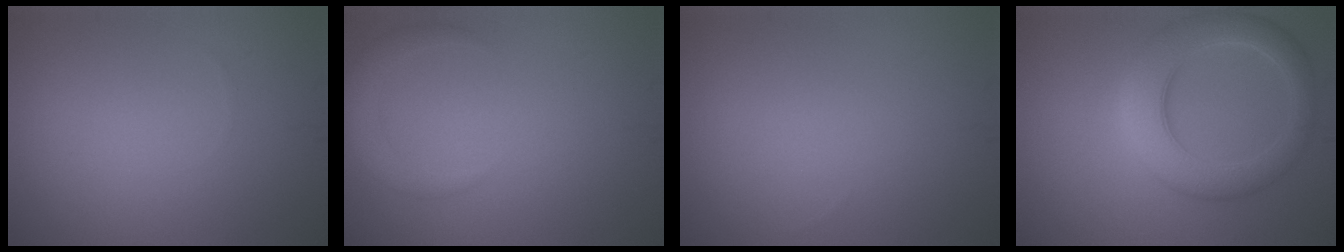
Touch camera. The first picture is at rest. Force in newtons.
{"total": 2.3, "press": 2.3, "slide": 0.2}
{"total": 0.0}
{"total": 6.2, "press": 6.2, "slide": 0.1}